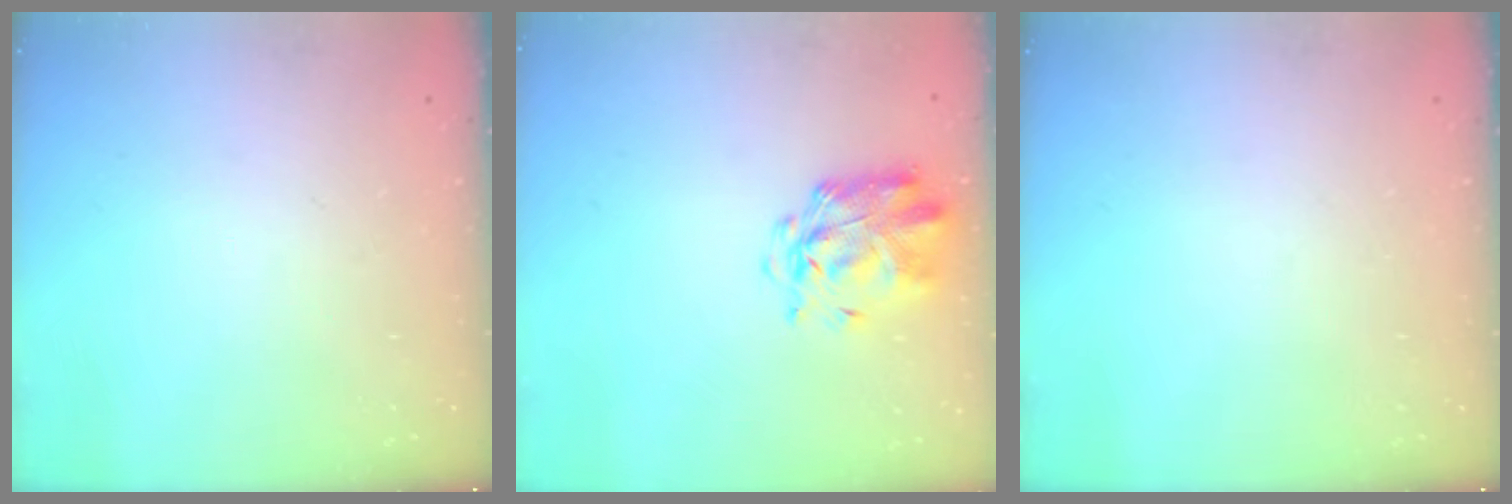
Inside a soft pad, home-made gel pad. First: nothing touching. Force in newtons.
{"total": 3.0, "press": 2.9, "slide": 0.8}
{"total": 0.0}